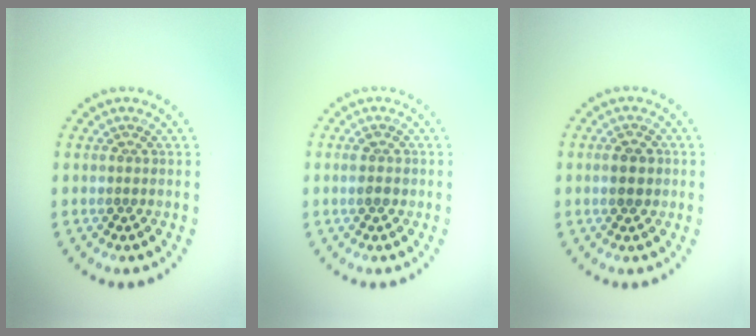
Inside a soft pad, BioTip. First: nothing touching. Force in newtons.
{"total": 1.4, "press": 1.4, "slide": 0.1}
{"total": 2.1, "press": 2.1, "slide": 0.0}